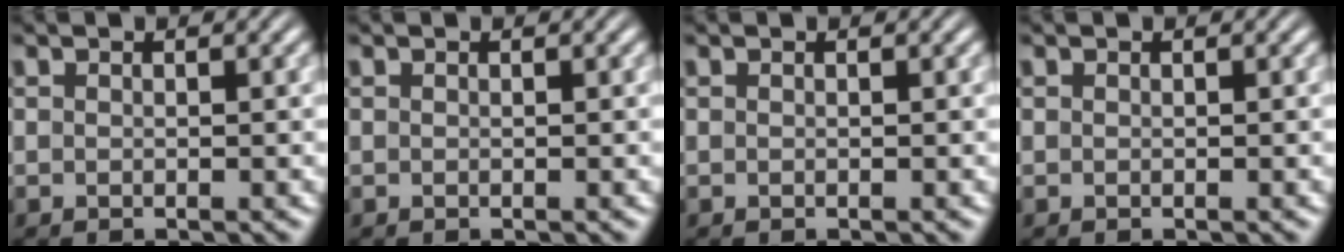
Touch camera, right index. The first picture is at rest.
{"total": 0.0}
{"total": 0.0}
{"total": 0.0}